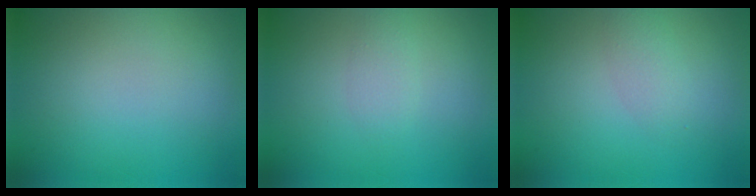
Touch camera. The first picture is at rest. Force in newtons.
{"total": 1.3, "press": 1.3, "slide": 0.0}
{"total": 1.6, "press": 1.6, "slide": 0.0}